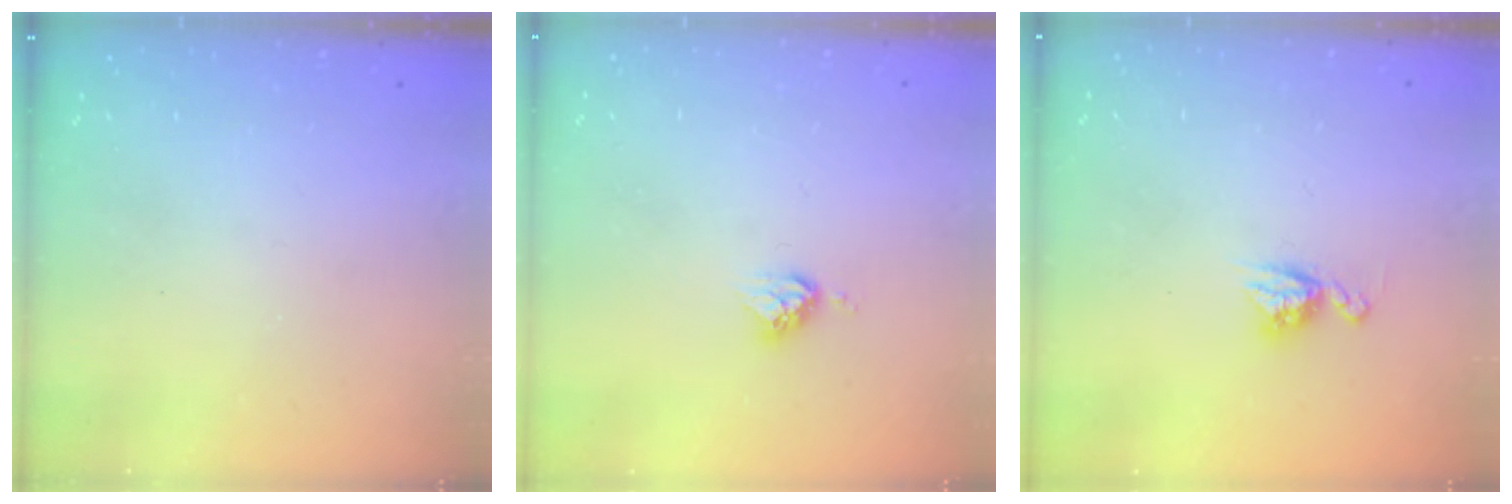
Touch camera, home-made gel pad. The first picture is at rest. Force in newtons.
{"total": 5.0, "press": 4.9, "slide": 0.4}
{"total": 7.7, "press": 7.7, "slide": 0.6}